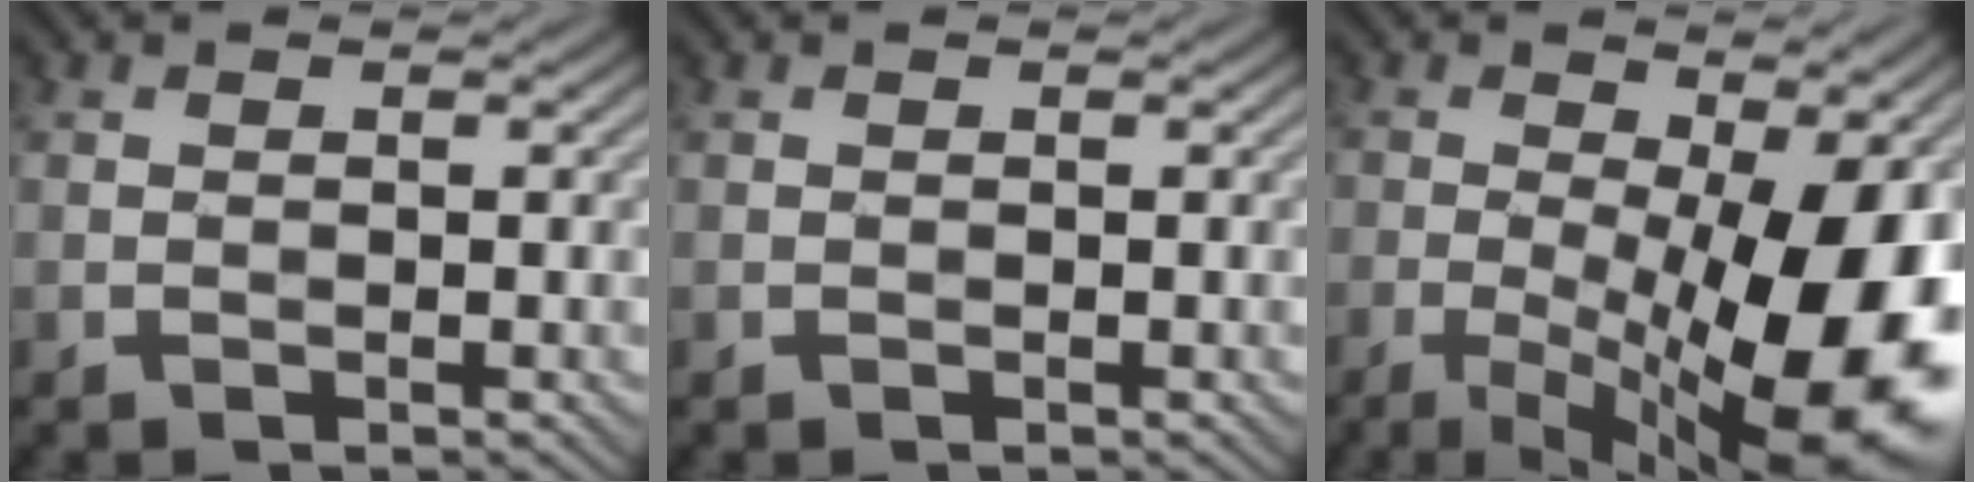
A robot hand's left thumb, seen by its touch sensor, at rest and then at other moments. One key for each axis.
{"total": 0.0}
{"total": 17.9, "fx": -4.4, "fy": 7.0, "fz": 15.9, "tx": -0.223, "ty": -0.017, "tz": -0.057}